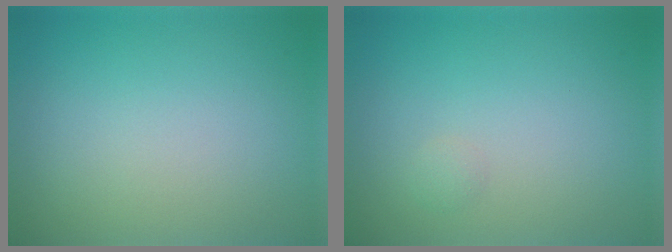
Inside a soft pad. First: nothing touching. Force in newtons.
{"total": 0.5, "press": 0.5, "slide": 0.0}